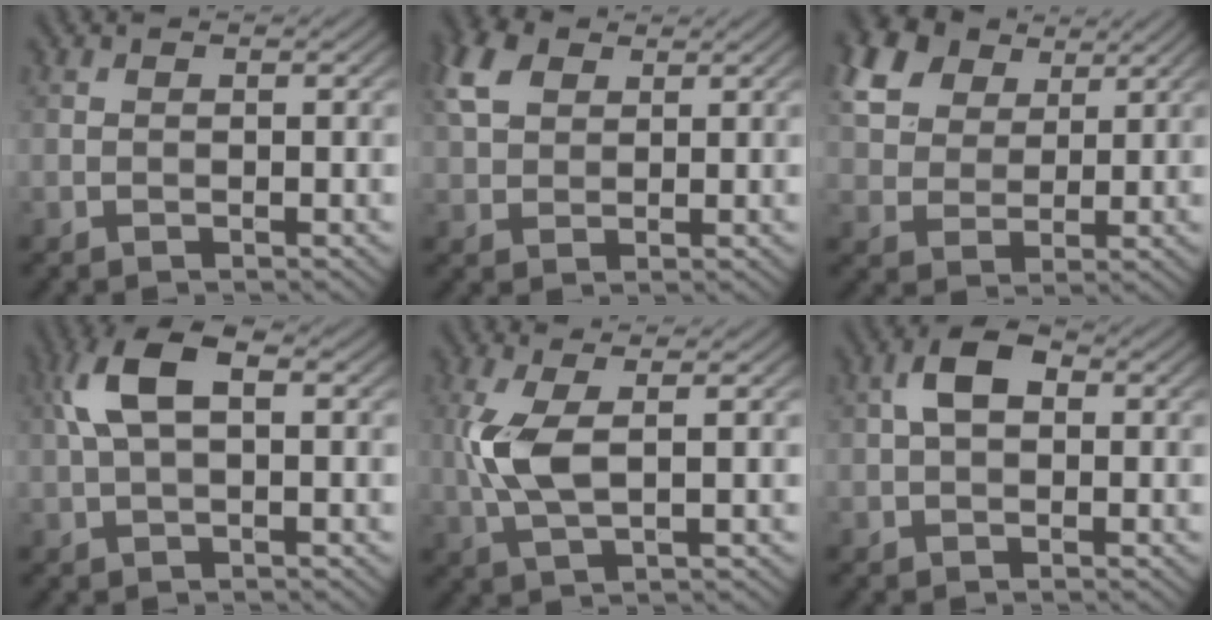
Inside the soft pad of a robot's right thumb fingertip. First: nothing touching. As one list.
[{"total": 6.3, "force": [2.8, 4.1, 3.8], "torque": [-0.110, 0.019, 0.052]}, {"total": 11.3, "force": [6.1, 7.5, 5.8], "torque": [-0.179, 0.023, 0.120]}, {"total": 6.8, "force": [1.4, 3.1, 5.9], "torque": [-0.135, 0.017, 0.020]}, {"total": 6.2, "force": [0.7, 2.3, 5.8], "torque": [-0.147, 0.001, 0.013]}, {"total": 4.0, "force": [0.5, 2.5, 3.1], "torque": [-0.059, 0.010, 0.002]}]